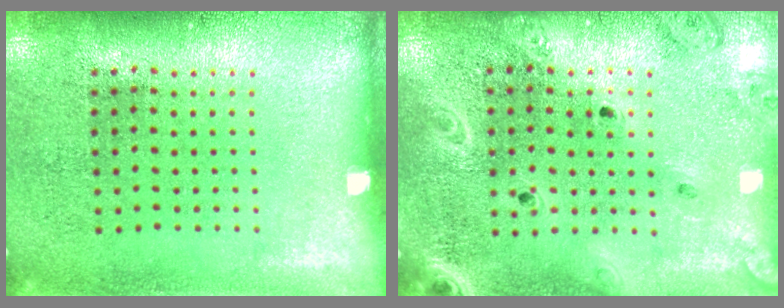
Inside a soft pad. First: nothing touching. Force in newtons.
{"total": 2.0, "press": 1.8, "slide": 0.9}